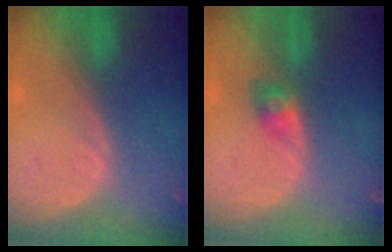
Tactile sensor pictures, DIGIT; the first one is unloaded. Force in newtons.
{"total": 2.8, "press": 2.6, "slide": 1.1}